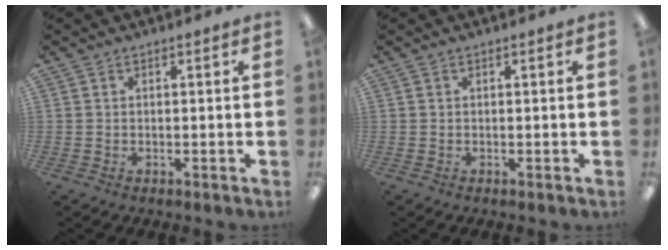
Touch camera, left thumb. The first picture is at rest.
{"total": 0.0}